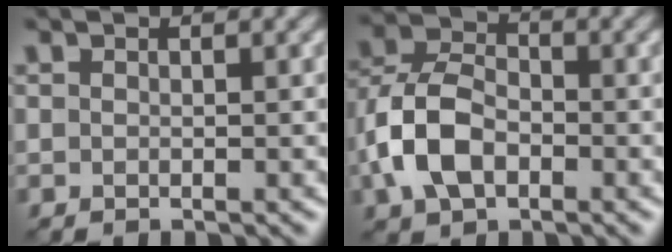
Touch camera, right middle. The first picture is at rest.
{"total": 6.6, "force": [-2.0, 4.4, 4.5], "torque": [-0.107, 0.005, -0.047]}